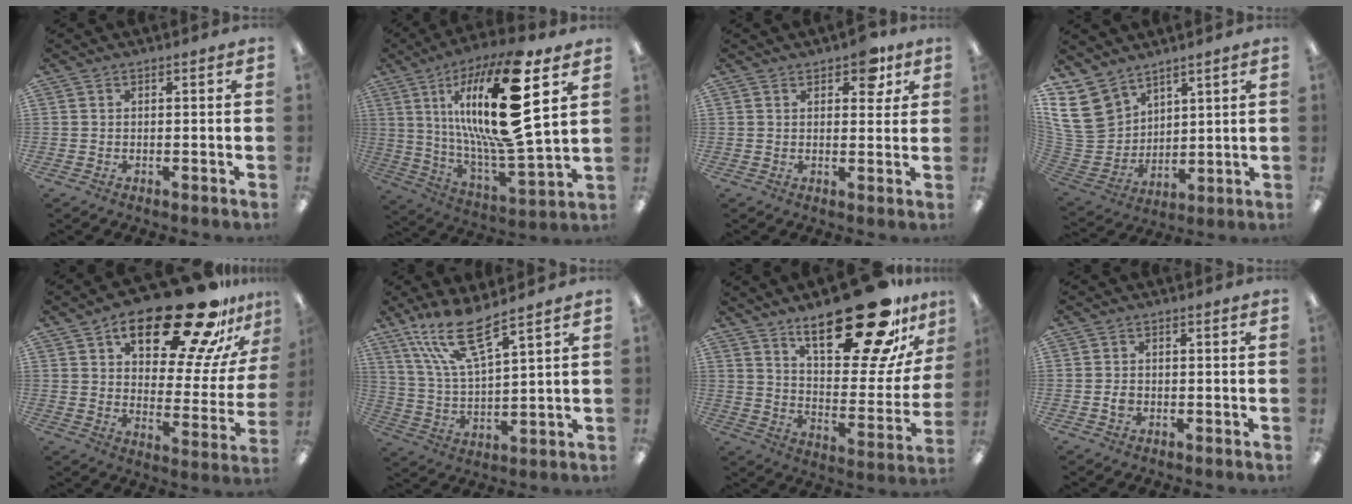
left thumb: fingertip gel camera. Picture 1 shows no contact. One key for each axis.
{"total": 26.5, "fx": 10.1, "fy": 7.2, "fz": 23.4, "tx": -0.426, "ty": -0.049, "tz": 0.156}
{"total": 5.6, "fx": 3.3, "fy": 3.1, "fz": 3.2, "tx": -0.030, "ty": -0.006, "tz": 0.053}
{"total": 14.1, "fx": 8.4, "fy": 10.4, "fz": 4.5, "tx": -0.125, "ty": -0.045, "tz": 0.170}
{"total": 25.2, "fx": 18.0, "fy": 8.5, "fz": 15.5, "tx": -0.219, "ty": -0.117, "tz": 0.289}
{"total": 13.7, "fx": 9.6, "fy": 3.7, "fz": 9.1, "tx": -0.188, "ty": -0.040, "tz": 0.170}
{"total": 27.1, "fx": 18.4, "fy": 9.1, "fz": 17.6, "tx": -0.238, "ty": -0.120, "tz": 0.296}
{"total": 2.0, "fx": -0.5, "fy": 1.7, "fz": 1.0, "tx": -0.016, "ty": 0.005, "tz": -0.011}